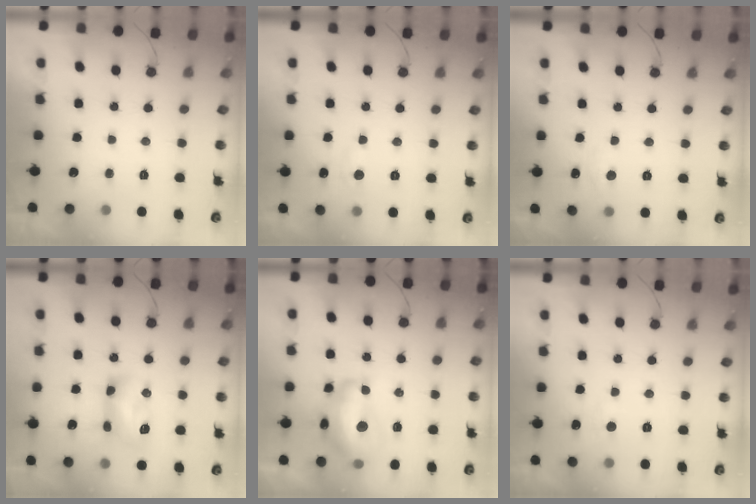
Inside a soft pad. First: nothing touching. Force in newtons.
{"total": 5.0, "press": 5.0, "slide": 0.6}
{"total": 6.5, "press": 6.4, "slide": 0.7}
{"total": 10.9, "press": 10.9, "slide": 1.0}
{"total": 15.1, "press": 15.1, "slide": 0.8}
{"total": 3.5, "press": 3.4, "slide": 0.5}